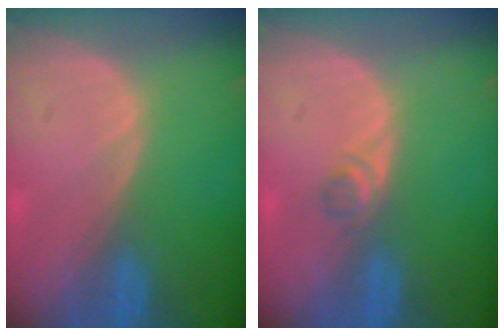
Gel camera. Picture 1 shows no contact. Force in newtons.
{"total": 1.8, "press": 1.5, "slide": 0.9}